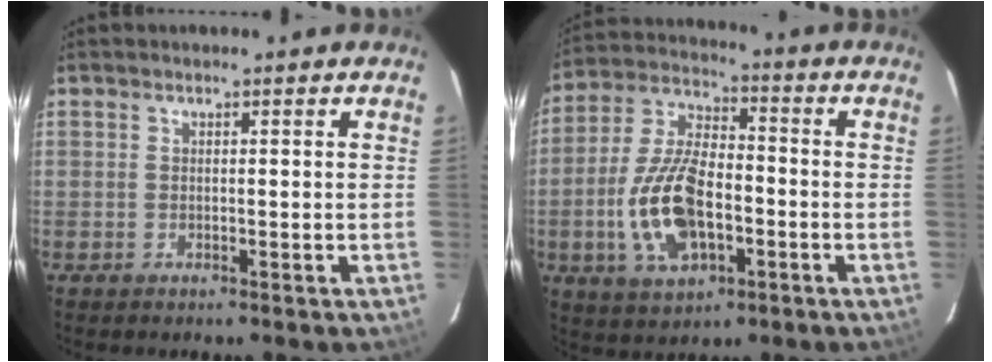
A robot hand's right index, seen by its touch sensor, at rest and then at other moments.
{"total": 15.7, "force": [-4.2, 7.9, 12.9], "torque": [-0.271, 0.005, -0.073]}